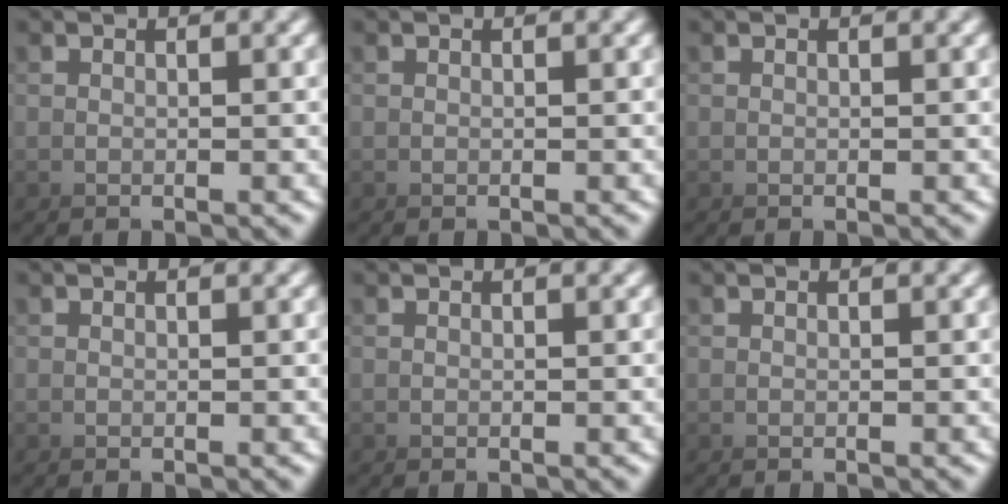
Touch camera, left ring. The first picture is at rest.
{"total": 0.0}
{"total": 0.0}
{"total": 0.0}
{"total": 0.0}
{"total": 0.0}